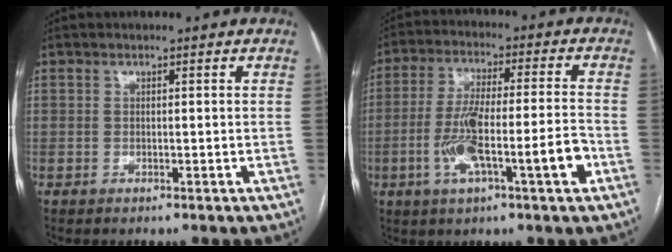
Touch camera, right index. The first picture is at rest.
{"total": 12.2, "force": [-3.9, 1.5, 11.4], "torque": [-0.209, 0.009, -0.064]}